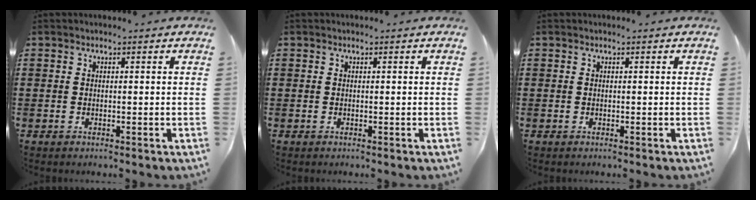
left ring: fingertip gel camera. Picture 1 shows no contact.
{"total": 0.0}
{"total": 0.0}